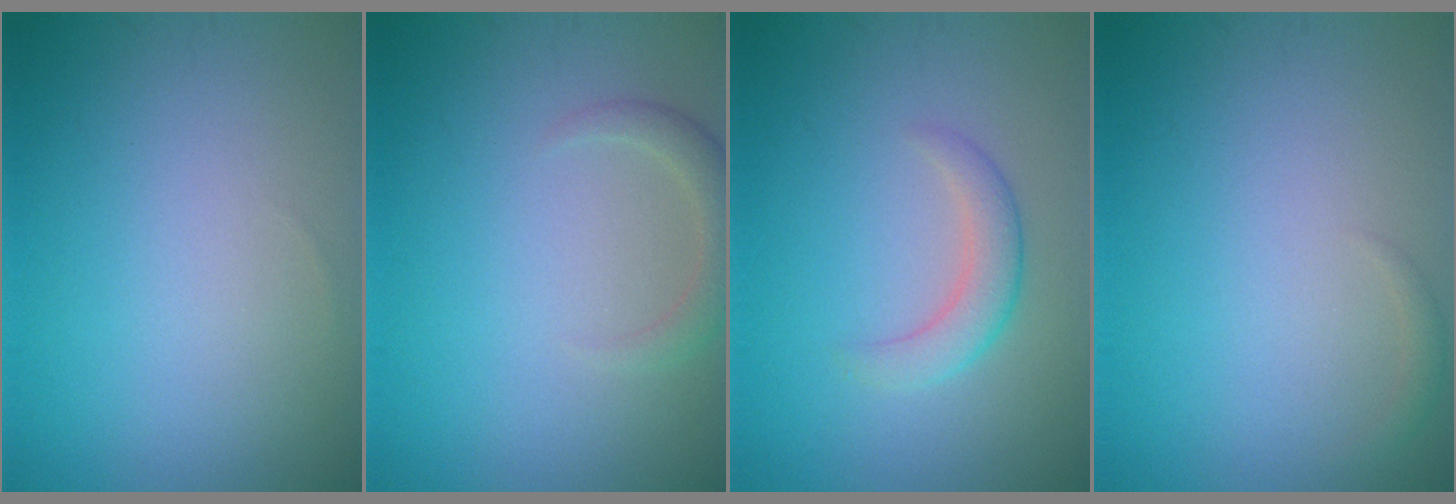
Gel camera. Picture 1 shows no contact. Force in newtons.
{"total": 2.0, "press": 2.0, "slide": 0.3}
{"total": 2.6, "press": 2.5, "slide": 0.3}
{"total": 0.7, "press": 0.7, "slide": 0.1}